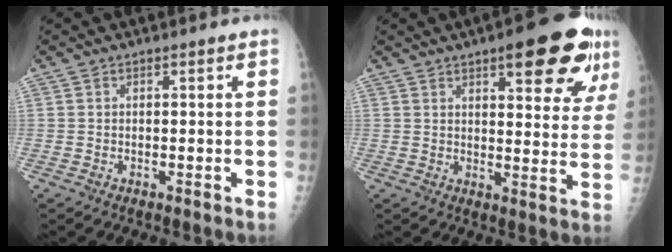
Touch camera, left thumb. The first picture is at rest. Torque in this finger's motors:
{"motor_torque": [2.01, 1.79, 1.17, -0.59, 0.06]}